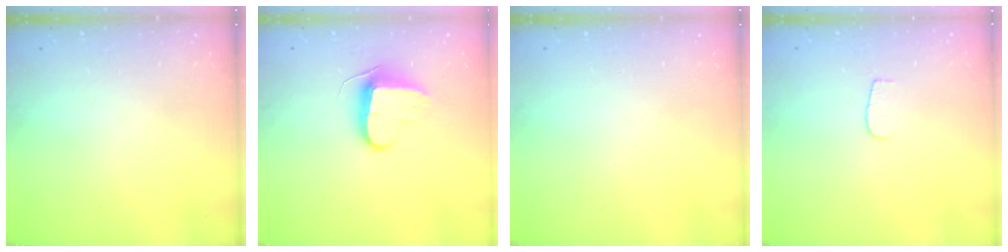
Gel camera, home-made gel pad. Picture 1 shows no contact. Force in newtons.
{"total": 9.1, "press": 9.1, "slide": 0.3}
{"total": 0.0}
{"total": 3.8, "press": 3.7, "slide": 0.4}